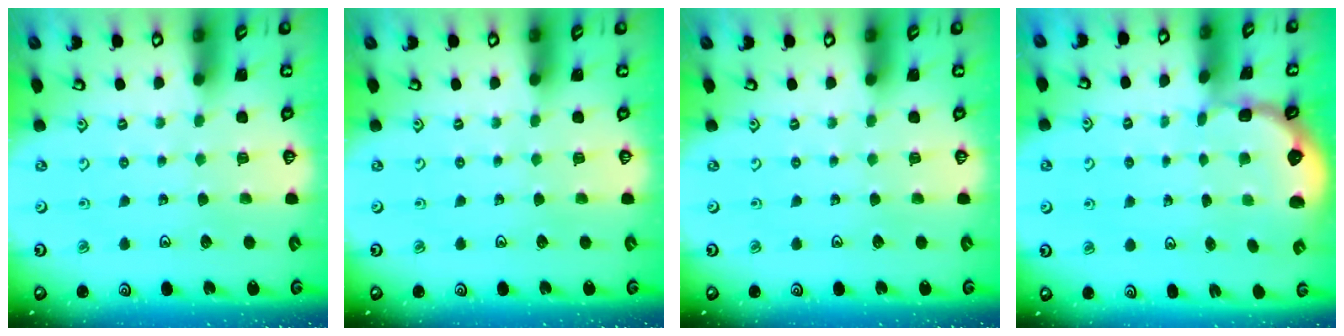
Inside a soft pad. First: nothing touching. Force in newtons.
{"total": 0.0}
{"total": 0.0}
{"total": 2.6, "press": 2.1, "slide": 1.6}